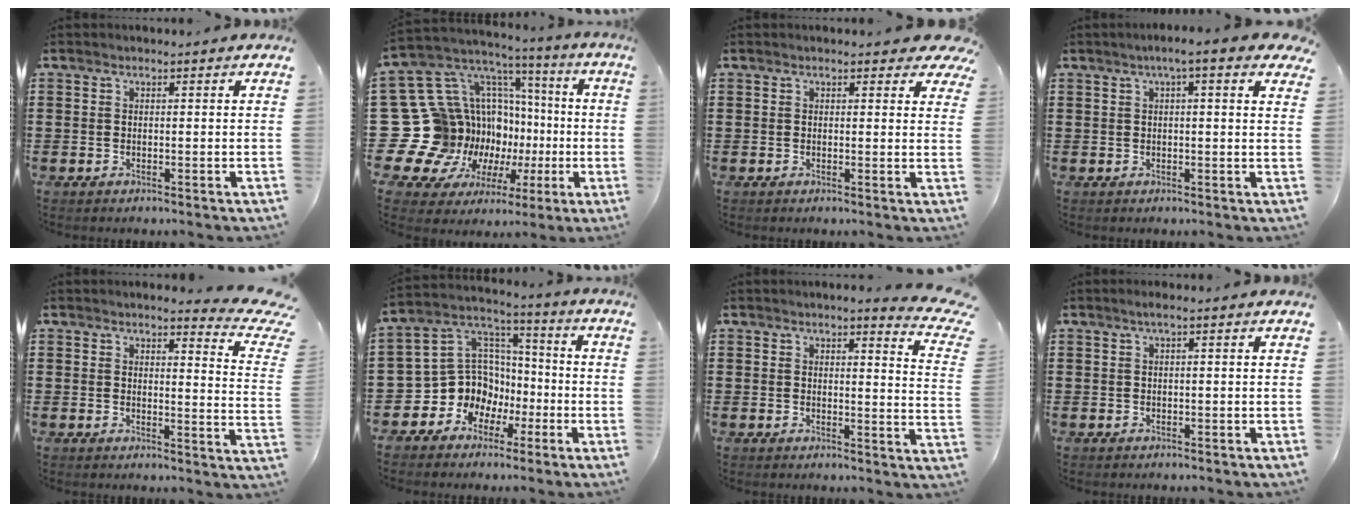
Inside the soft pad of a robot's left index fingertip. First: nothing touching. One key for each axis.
{"total": 18.3, "fx": -1.8, "fy": 16.9, "fz": 6.9, "tx": -0.183, "ty": -0.057, "tz": 0.033}
{"total": 2.0, "fx": 1.6, "fy": 0.7, "fz": 0.9, "tx": -0.016, "ty": 0.004, "tz": 0.027}
{"total": 3.6, "fx": 2.0, "fy": 0.3, "fz": 2.9, "tx": -0.054, "ty": 0.003, "tz": 0.033}
{"total": 4.0, "fx": 3.5, "fy": 0.6, "fz": 1.9, "tx": -0.030, "ty": -0.022, "tz": 0.057}
{"total": 10.3, "fx": -3.2, "fy": 9.6, "fz": 2.2, "tx": -0.094, "ty": -0.003, "tz": -0.053}
{"total": 3.1, "fx": 2.8, "fy": 0.2, "fz": 1.2, "tx": -0.023, "ty": -0.018, "tz": 0.046}
{"total": 1.0, "fx": 0.0, "fy": 0.0, "fz": 1.0, "tx": -0.015, "ty": -0.003, "tz": 0.001}